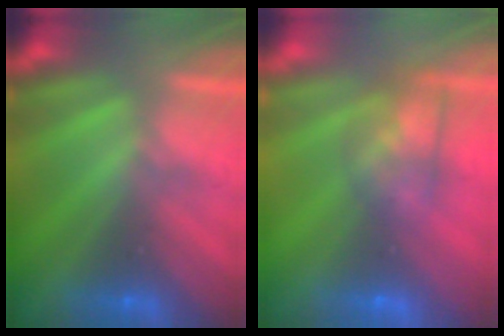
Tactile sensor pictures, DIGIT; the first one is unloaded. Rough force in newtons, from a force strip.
{"total": 5.8}